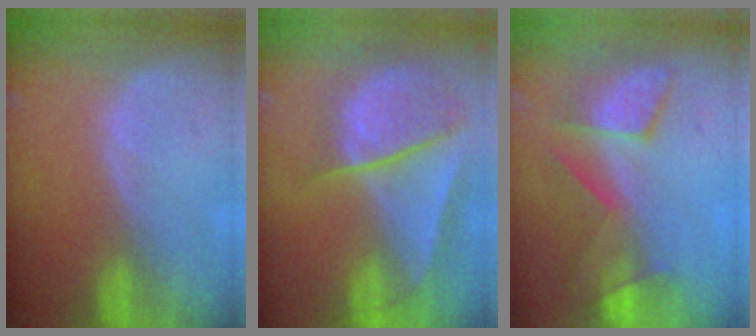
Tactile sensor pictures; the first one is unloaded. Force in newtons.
{"total": 9.4, "press": 8.1, "slide": 4.7}
{"total": 7.6, "press": 7.5, "slide": 1.5}